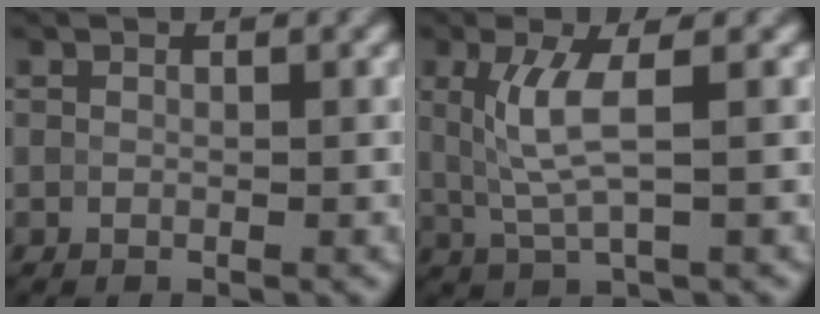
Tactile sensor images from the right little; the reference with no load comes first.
{"total": 4.0, "force": [0.8, 0.8, 3.9], "torque": [-0.086, -0.001, 0.019]}